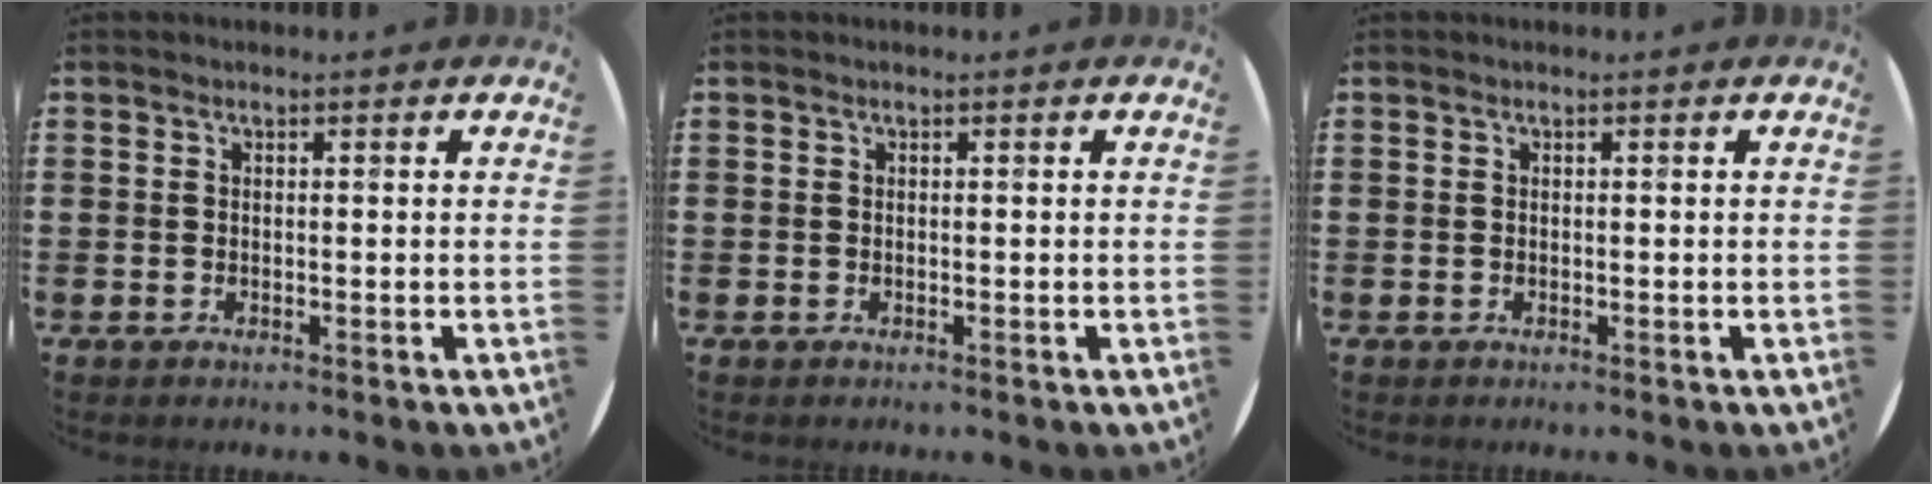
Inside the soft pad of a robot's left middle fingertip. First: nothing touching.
{"total": 0.0}
{"total": 0.0}